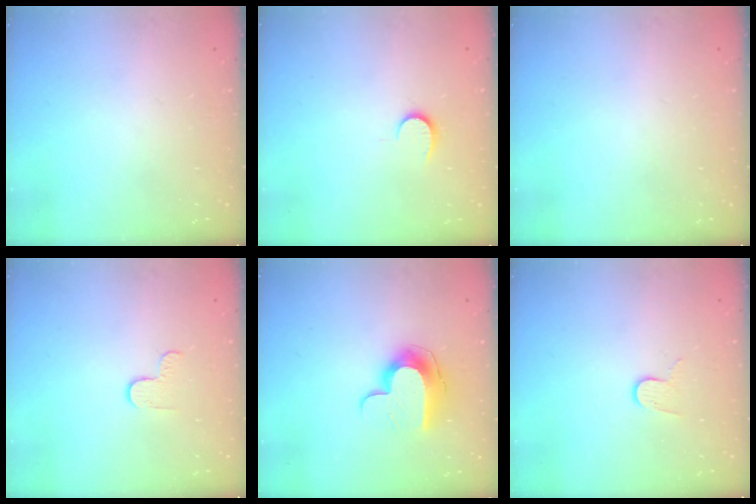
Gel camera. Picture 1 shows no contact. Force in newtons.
{"total": 6.7, "press": 6.7, "slide": 0.6}
{"total": 0.0}
{"total": 2.7, "press": 2.6, "slide": 0.4}
{"total": 10.0, "press": 9.9, "slide": 1.1}
{"total": 6.0, "press": 6.0, "slide": 0.2}